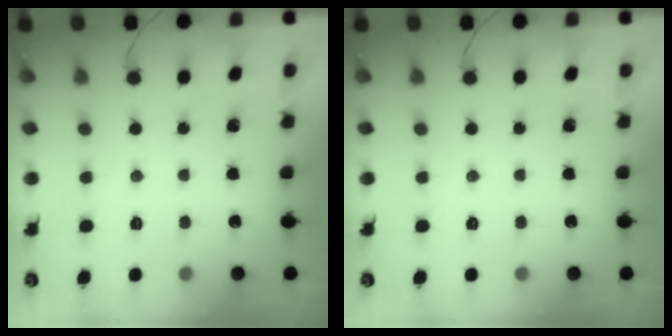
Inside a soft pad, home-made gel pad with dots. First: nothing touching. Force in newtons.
{"total": 0.0}